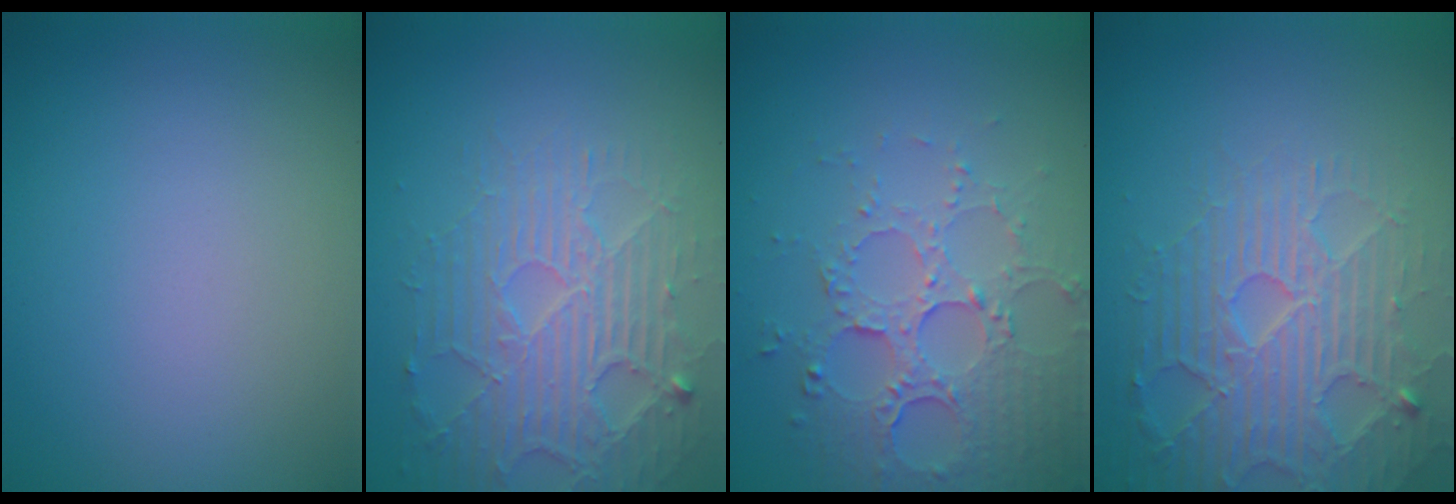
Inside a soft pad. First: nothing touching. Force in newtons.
{"total": 4.7, "press": 4.1, "slide": 2.3}
{"total": 5.4, "press": 3.9, "slide": 3.7}
{"total": 4.7, "press": 4.6, "slide": 0.9}